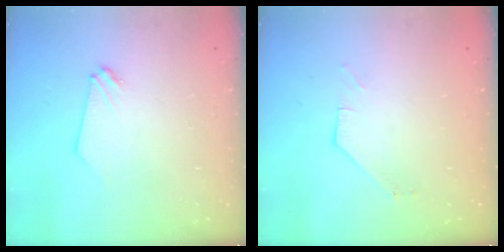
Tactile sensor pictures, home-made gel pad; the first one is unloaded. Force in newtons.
{"total": 1.3, "press": 1.3, "slide": 0.2}